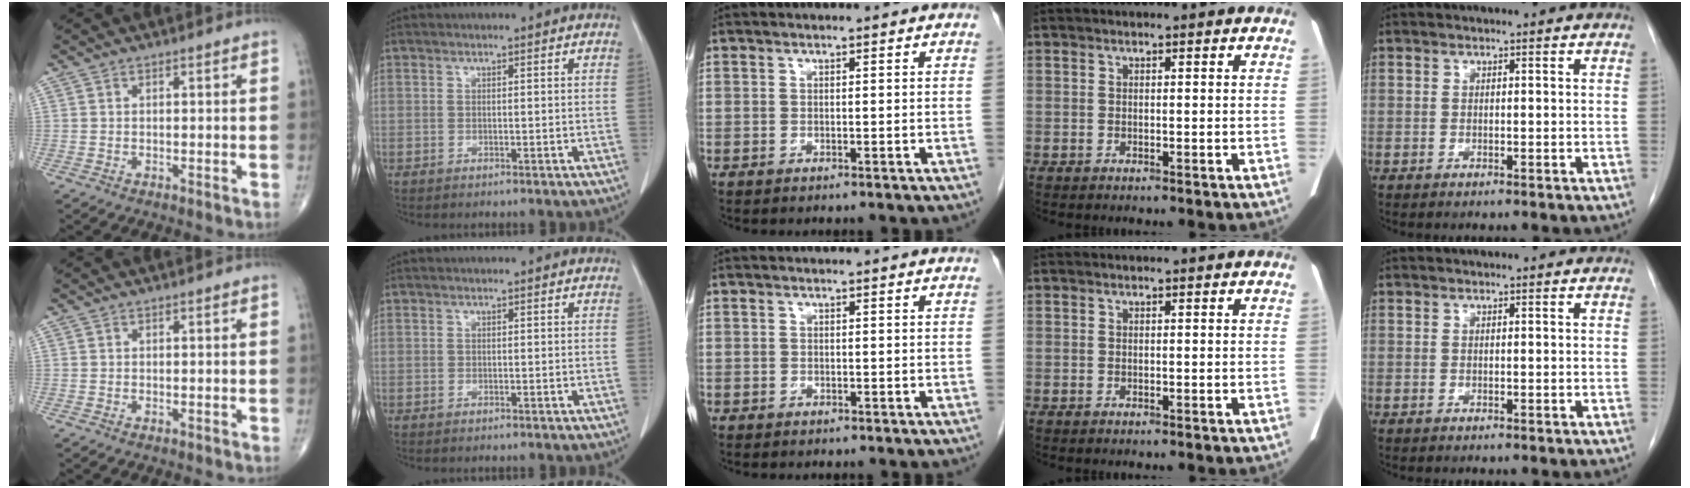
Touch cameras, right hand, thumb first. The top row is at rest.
{"middle": {"total": 0.9, "force": [-0.7, 0.6, 0.1], "torque": [-0.006, 0.003, -0.011]}}